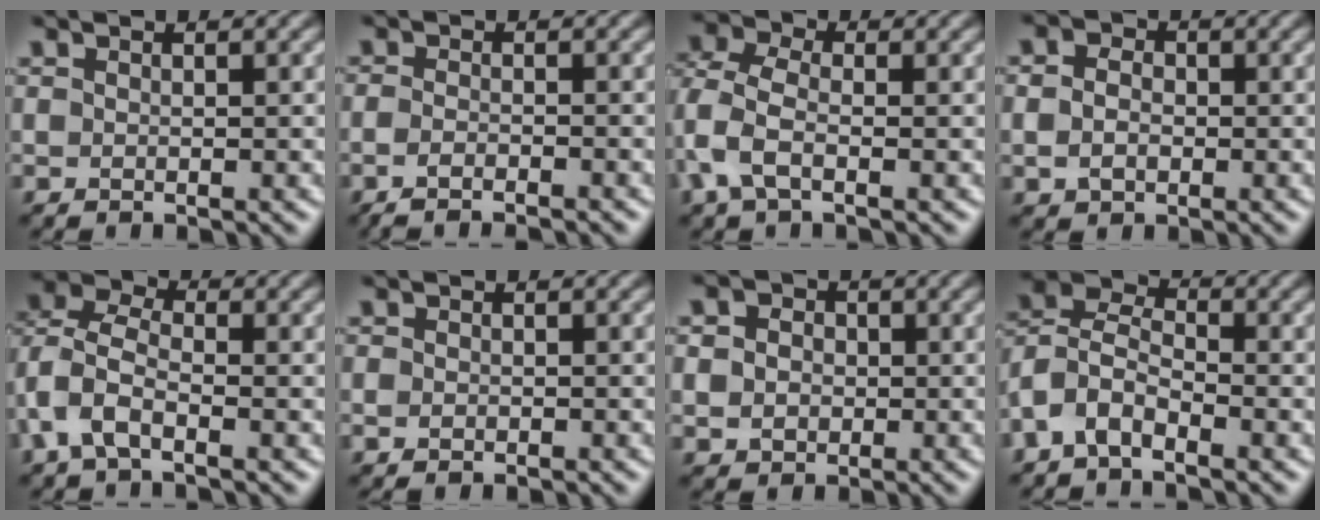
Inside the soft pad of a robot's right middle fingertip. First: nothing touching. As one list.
[{"total": 2.5, "force": [-1.7, 0.7, 1.7], "torque": [-0.025, -0.006, -0.035]}, {"total": 4.3, "force": [-0.9, 2.8, 3.2], "torque": [-0.086, 0.005, -0.032]}, {"total": 2.8, "force": [-0.2, 2.3, 1.7], "torque": [-0.031, 0.003, -0.012]}, {"total": 5.0, "force": [-1.4, 3.1, 3.7], "torque": [-0.090, 0.010, -0.043]}, {"total": 1.0, "force": [-0.4, 0.6, 0.7], "torque": [-0.014, -0.003, -0.008]}, {"total": 4.0, "force": [0.7, 3.4, 2.0], "torque": [-0.021, 0.023, -0.015]}, {"total": 5.3, "force": [-2.8, 3.0, 3.4], "torque": [-0.072, 0.010, -0.072]}]